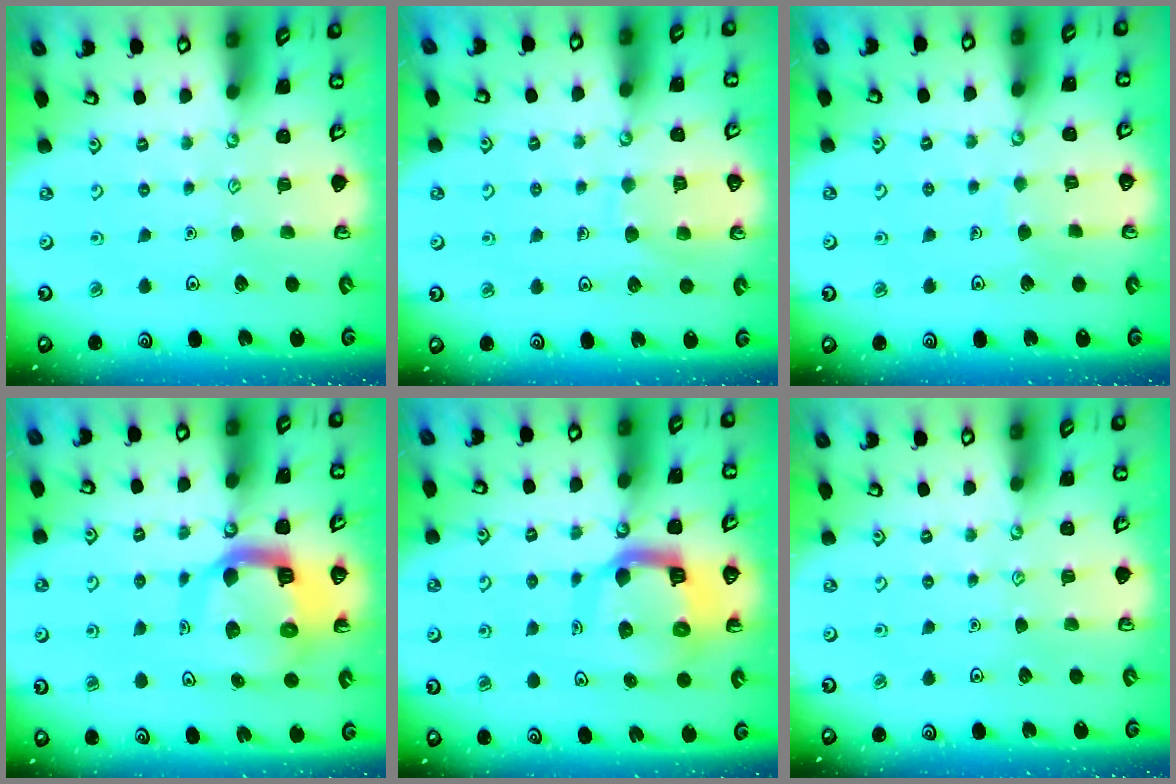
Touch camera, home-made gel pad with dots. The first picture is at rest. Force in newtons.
{"total": 7.8, "press": 7.7, "slide": 0.6}
{"total": 2.7, "press": 2.7, "slide": 0.1}
{"total": 13.5, "press": 13.4, "slide": 1.8}
{"total": 12.5, "press": 12.4, "slide": 1.5}
{"total": 0.0}